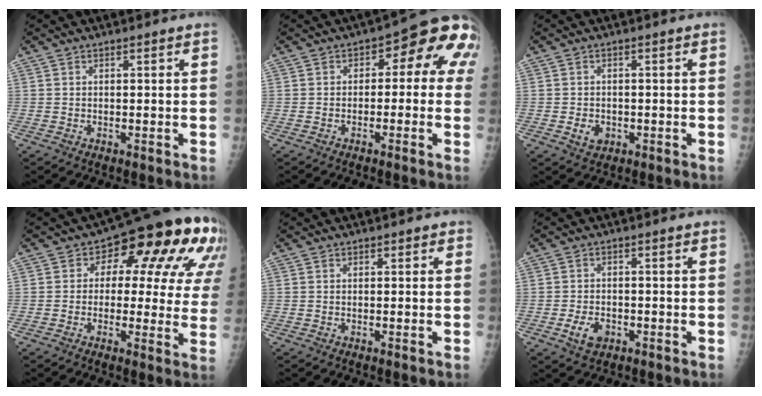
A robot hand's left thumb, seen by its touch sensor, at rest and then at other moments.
{"total": 10.4, "force": [1.0, 6.1, 8.4], "torque": [-0.053, 0.035, -0.003]}
{"total": 3.3, "force": [-1.0, 2.6, 1.7], "torque": [-0.018, 0.003, -0.011]}
{"total": 19.5, "force": [6.1, 10.3, 15.4], "torque": [-0.141, 0.020, 0.068]}
{"total": 1.1, "force": [0.3, 0.9, 0.5], "torque": [0.008, 0.002, -0.002]}
{"total": 4.5, "force": [-2.0, 3.0, 2.8], "torque": [-0.044, 0.008, -0.032]}